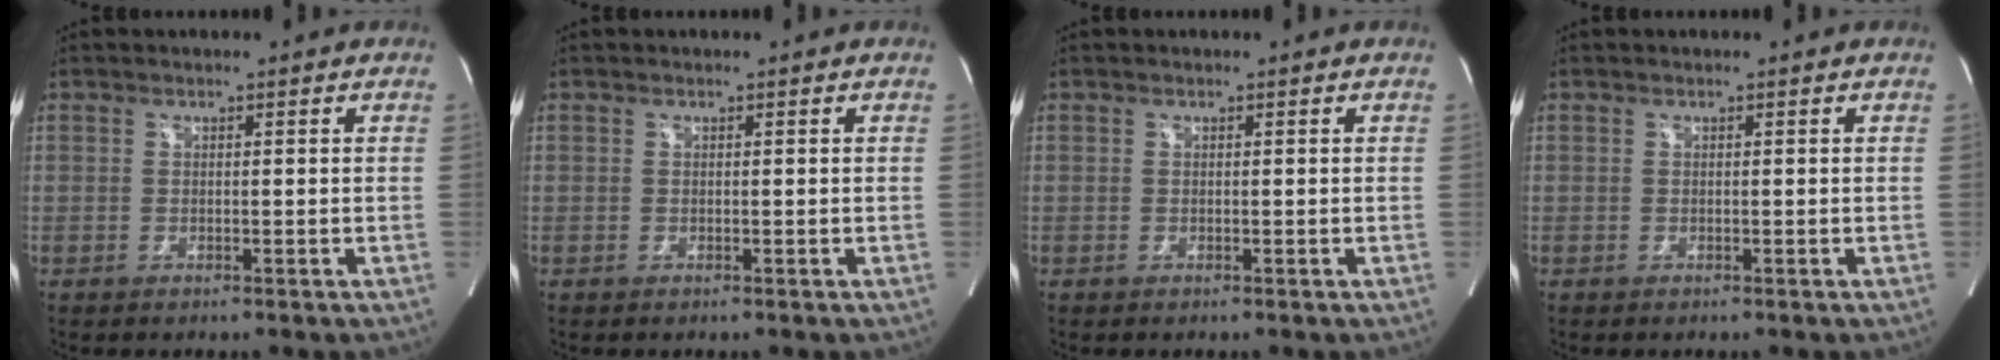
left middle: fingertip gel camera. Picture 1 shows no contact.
{"total": 0.0}
{"total": 0.0}
{"total": 0.0}